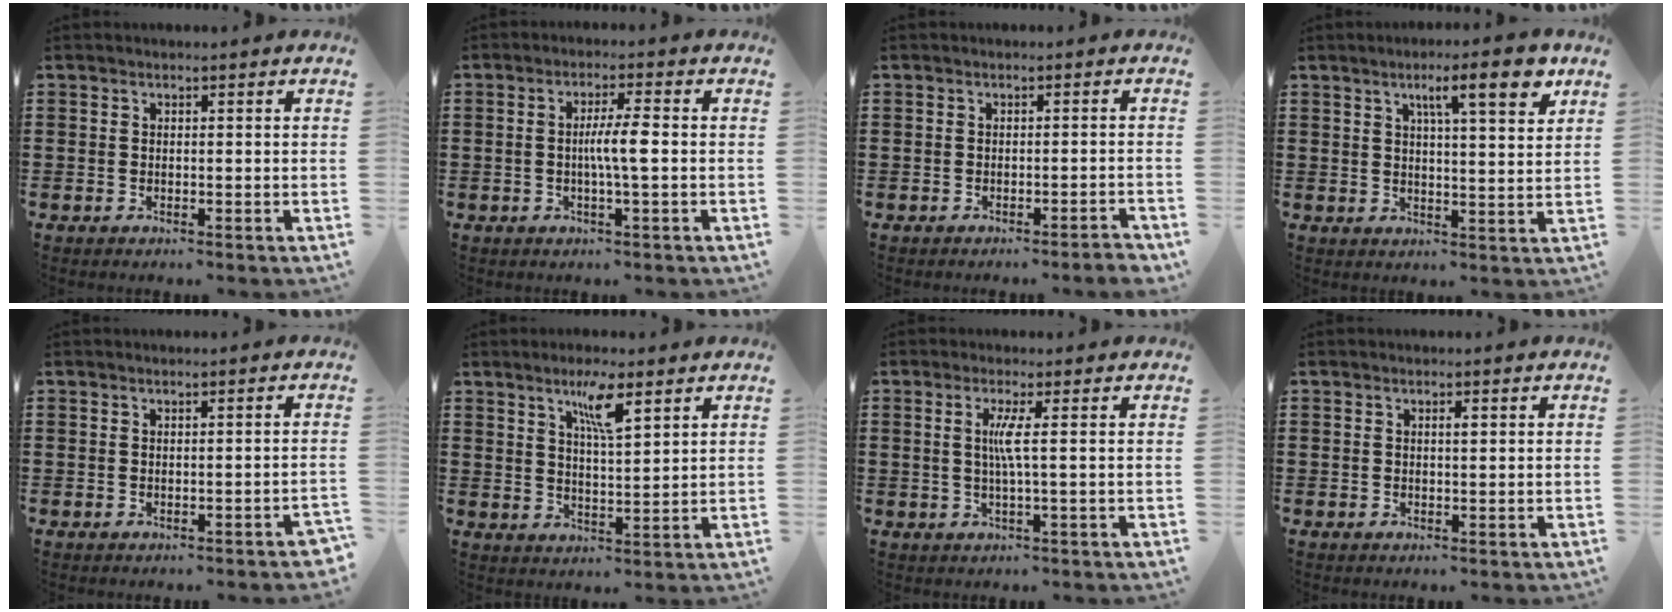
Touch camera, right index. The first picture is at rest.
{"total": 4.6, "force": [-0.4, 0.3, 4.6], "torque": [-0.082, -0.002, -0.010]}
{"total": 1.6, "force": [-1.4, -0.2, 0.9], "torque": [-0.015, 0.000, -0.027]}
{"total": 7.9, "force": [4.5, 1.3, 6.3], "torque": [-0.102, -0.005, 0.068]}
{"total": 0.7, "force": [-0.5, 0.1, 0.5], "torque": [-0.011, -0.004, -0.008]}
{"total": 5.7, "force": [3.5, 1.0, 4.5], "torque": [-0.083, 0.001, 0.054]}
{"total": 3.4, "force": [0.3, -0.6, 3.3], "torque": [-0.064, -0.008, 0.000]}
{"total": 0.9, "force": [0.2, 0.3, 0.8], "torque": [-0.016, 0.001, 0.003]}